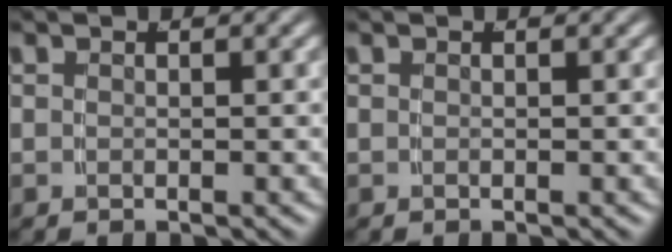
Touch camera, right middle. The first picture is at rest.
{"total": 0.0}